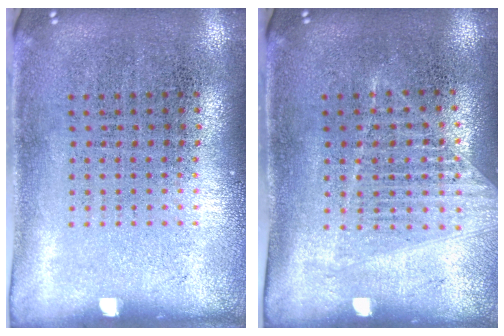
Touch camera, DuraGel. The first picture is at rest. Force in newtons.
{"total": 1.1, "press": 1.1, "slide": 0.4}